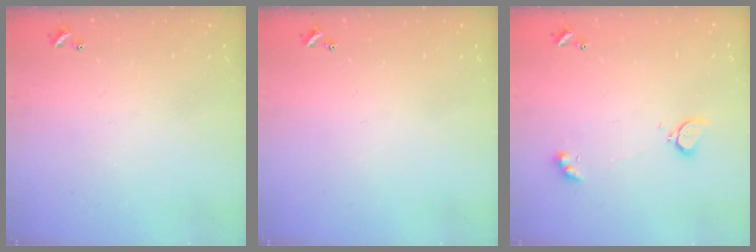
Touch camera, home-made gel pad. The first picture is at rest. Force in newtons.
{"total": 0.0}
{"total": 2.8, "press": 2.7, "slide": 0.6}